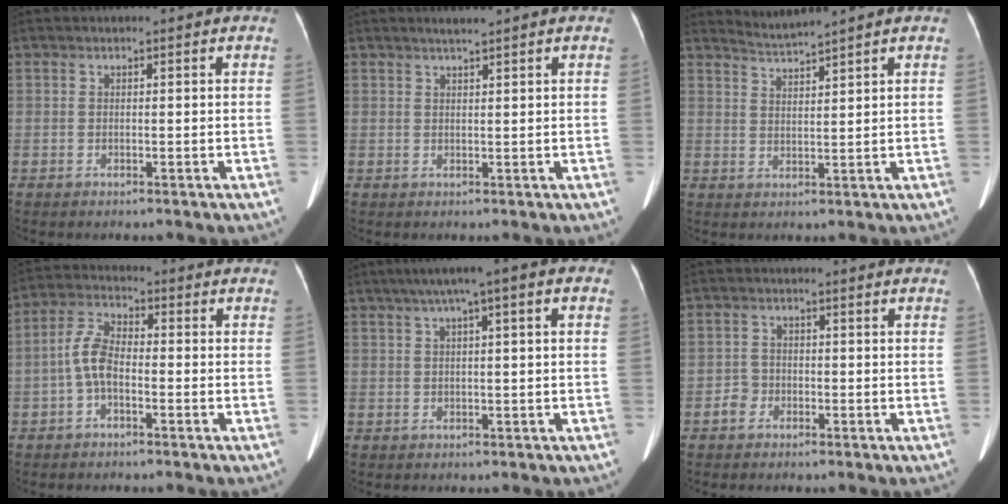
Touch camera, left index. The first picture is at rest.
{"total": 1.4, "force": [1.1, -0.3, 0.7], "torque": [-0.014, 0.000, 0.023]}
{"total": 3.0, "force": [2.6, -1.4, -0.3], "torque": [-0.003, -0.010, 0.058]}
{"total": 5.7, "force": [-1.7, 2.7, 4.7], "torque": [-0.105, 0.016, -0.035]}
{"total": 8.0, "force": [3.6, 1.0, 7.1], "torque": [-0.104, 0.038, 0.047]}
{"total": 2.1, "force": [-1.2, 1.6, 0.4], "torque": [-0.009, 0.005, -0.026]}